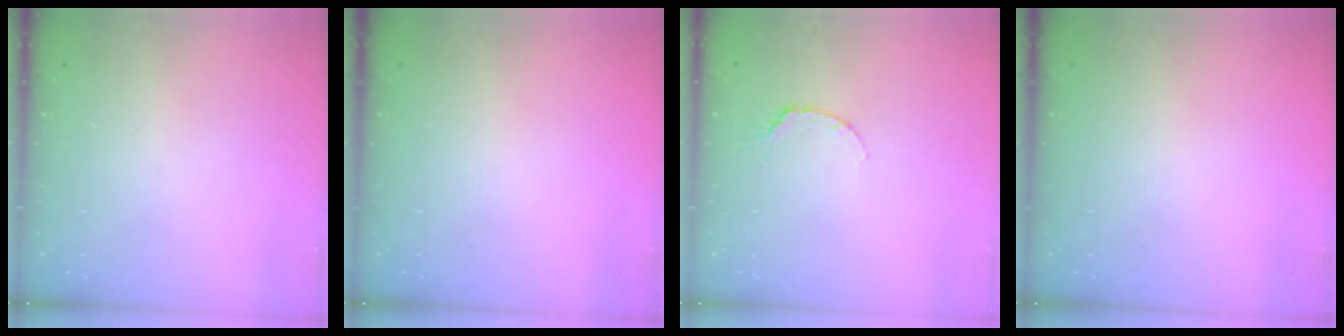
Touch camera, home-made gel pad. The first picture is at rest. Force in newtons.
{"total": 0.0}
{"total": 4.0, "press": 4.0, "slide": 0.5}
{"total": 0.0}